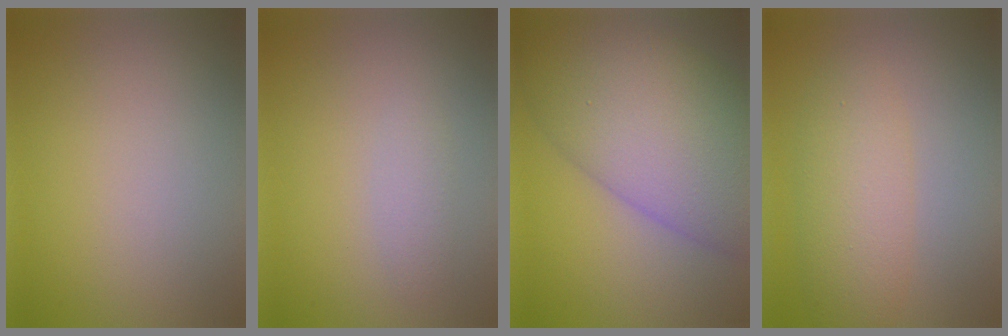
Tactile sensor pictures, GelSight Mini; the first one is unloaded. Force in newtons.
{"total": 1.1, "press": 1.1, "slide": 0.0}
{"total": 13.0, "press": 13.0, "slide": 0.6}
{"total": 4.5, "press": 4.5, "slide": 0.2}